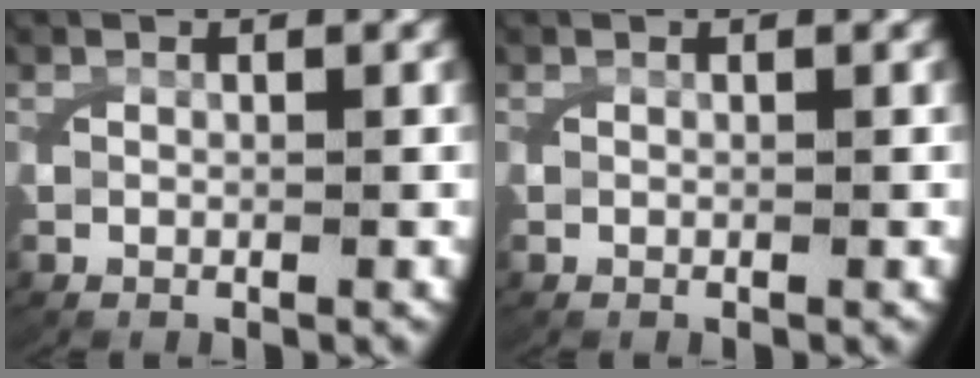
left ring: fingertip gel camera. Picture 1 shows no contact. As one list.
[{"total": 0.0}]